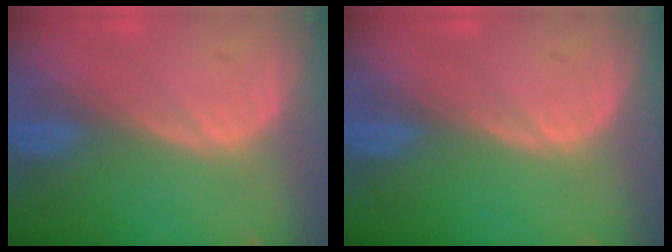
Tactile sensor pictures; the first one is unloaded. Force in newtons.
{"total": 0.0}